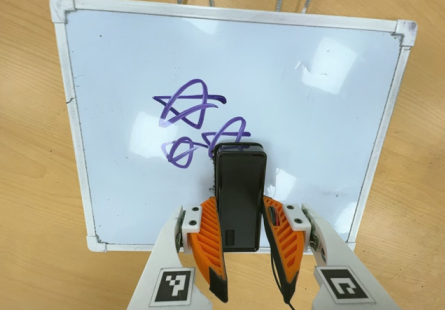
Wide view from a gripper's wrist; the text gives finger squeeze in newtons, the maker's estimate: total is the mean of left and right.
{"total": 4.5, "left": 3.2, "right": 5.8}